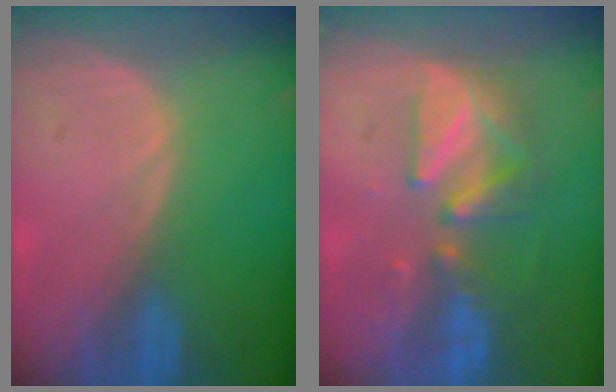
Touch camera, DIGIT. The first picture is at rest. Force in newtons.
{"total": 8.0, "press": 7.9, "slide": 1.5}